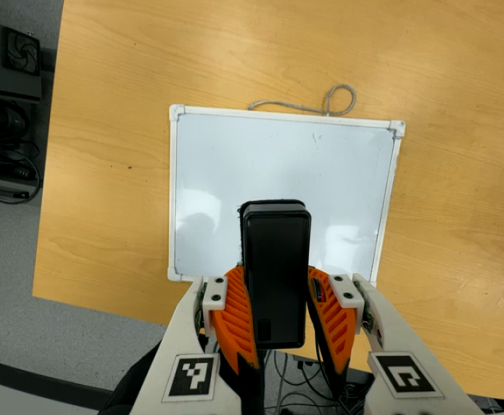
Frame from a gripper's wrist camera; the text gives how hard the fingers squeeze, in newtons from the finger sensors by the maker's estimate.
{"total": 10.4, "left": 9.3, "right": 11.5}